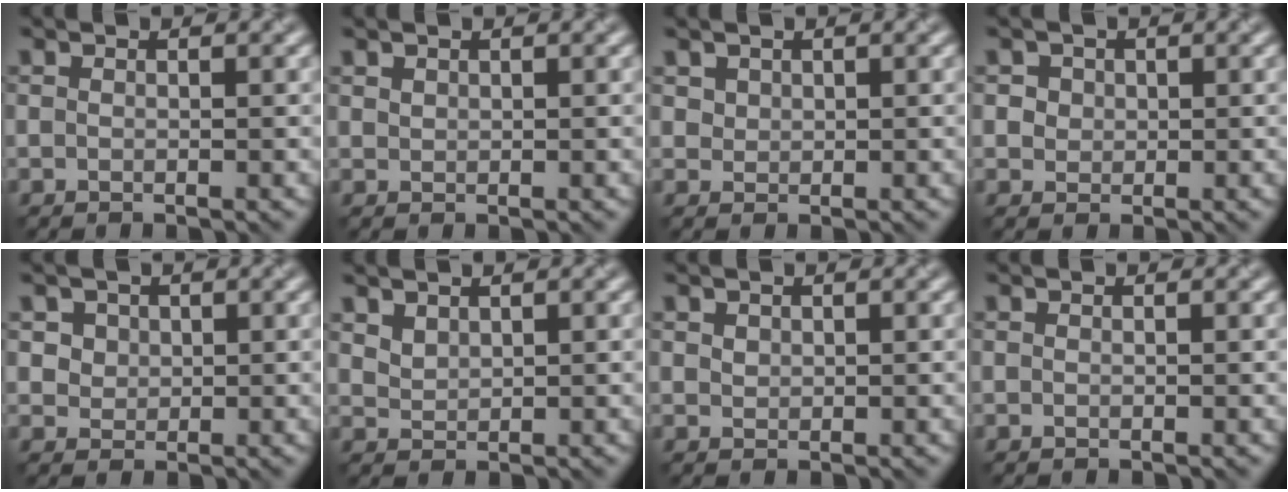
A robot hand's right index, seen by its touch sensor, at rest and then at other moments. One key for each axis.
{"total": 0.6, "fx": 0.5, "fy": 0.3, "fz": 0.1, "tx": -0.003, "ty": 0.001, "tz": 0.014}
{"total": 1.1, "fx": 0.7, "fy": 0.8, "fz": 0.2, "tx": -0.005, "ty": -0.005, "tz": 0.021}
{"total": 2.4, "fx": 1.1, "fy": 2.0, "fz": 0.9, "tx": -0.014, "ty": 0.007, "tz": 0.023}
{"total": 3.0, "fx": 1.5, "fy": 2.3, "fz": 1.2, "tx": -0.033, "ty": 0.003, "tz": 0.035}
{"total": 1.6, "fx": 1.3, "fy": 0.8, "fz": 0.6, "tx": -0.017, "ty": 0.000, "tz": 0.029}
{"total": 0.8, "fx": 0.5, "fy": 0.6, "fz": 0.2, "tx": -0.004, "ty": -0.002, "tz": 0.011}
{"total": 0.0}